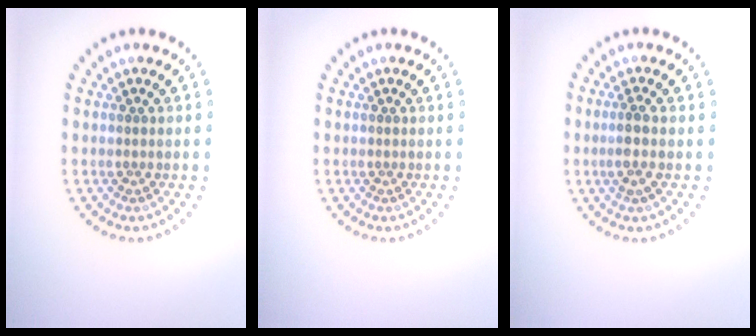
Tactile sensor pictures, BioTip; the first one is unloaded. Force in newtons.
{"total": 0.0}
{"total": 1.3, "press": 1.0, "slide": 0.8}